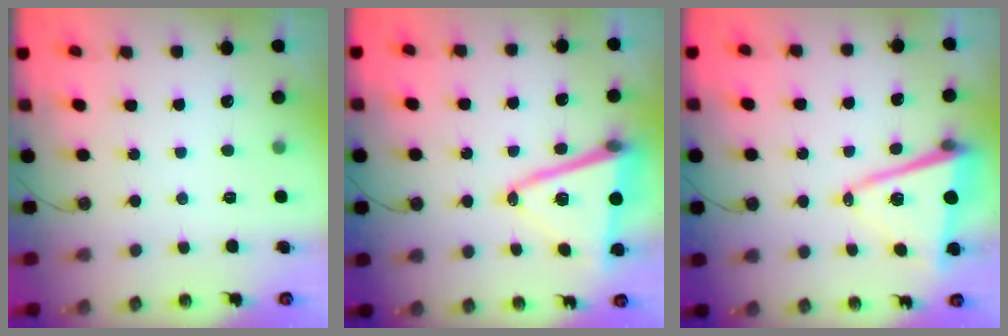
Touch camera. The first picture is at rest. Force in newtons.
{"total": 14.6, "press": 14.2, "slide": 3.4}
{"total": 11.3, "press": 11.1, "slide": 2.1}